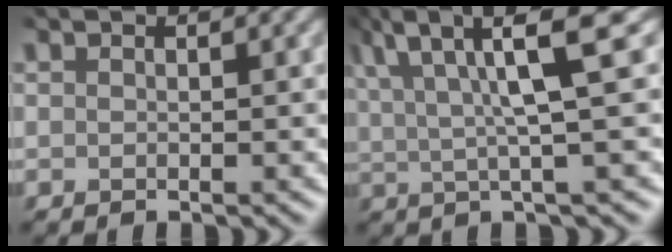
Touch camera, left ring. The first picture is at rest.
{"total": 8.4, "force": [4.1, 1.5, 7.1], "torque": [-0.117, 0.020, 0.069]}